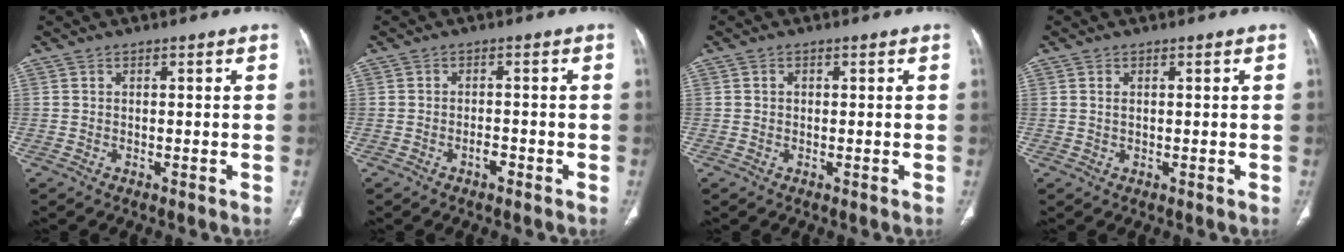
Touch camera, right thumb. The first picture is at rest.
{"total": 1.8, "force": [-1.1, 0.8, 1.2], "torque": [-0.021, 0.007, -0.018]}
{"total": 0.7, "force": [0.1, 0.7, 0.3], "torque": [-0.003, 0.002, 0.001]}
{"total": 1.0, "force": [0.3, 0.5, 0.7], "torque": [-0.017, 0.000, 0.009]}